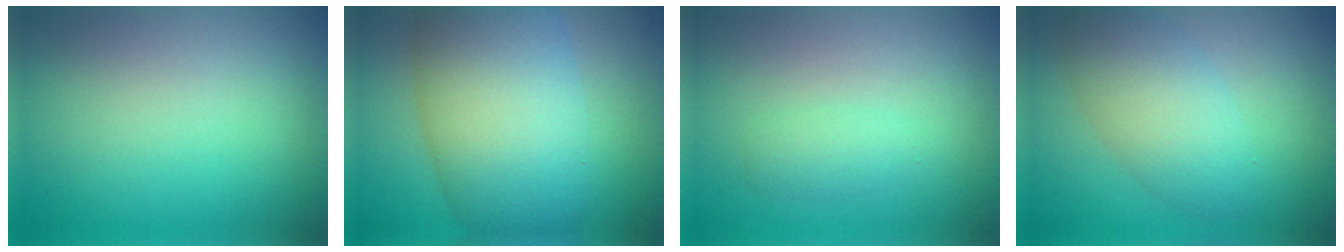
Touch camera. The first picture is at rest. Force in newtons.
{"total": 11.3, "press": 11.3, "slide": 0.3}
{"total": 1.5, "press": 1.4, "slide": 0.1}
{"total": 4.7, "press": 4.7, "slide": 0.1}